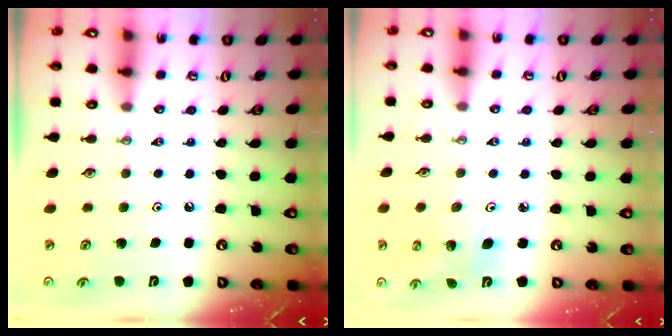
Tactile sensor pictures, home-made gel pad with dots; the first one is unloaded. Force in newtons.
{"total": 3.5, "press": 3.2, "slide": 1.4}